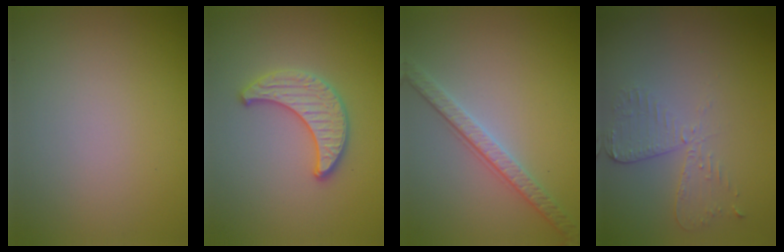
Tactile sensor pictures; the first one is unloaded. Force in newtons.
{"total": 3.2, "press": 3.1, "slide": 0.4}
{"total": 3.4, "press": 3.0, "slide": 1.7}
{"total": 2.7, "press": 2.4, "slide": 1.2}